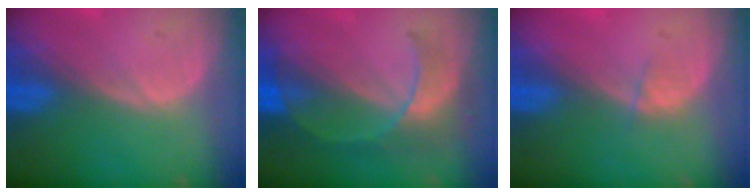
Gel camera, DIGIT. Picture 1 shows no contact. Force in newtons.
{"total": 7.9, "press": 6.9, "slide": 3.9}
{"total": 1.1, "press": 1.0, "slide": 0.4}